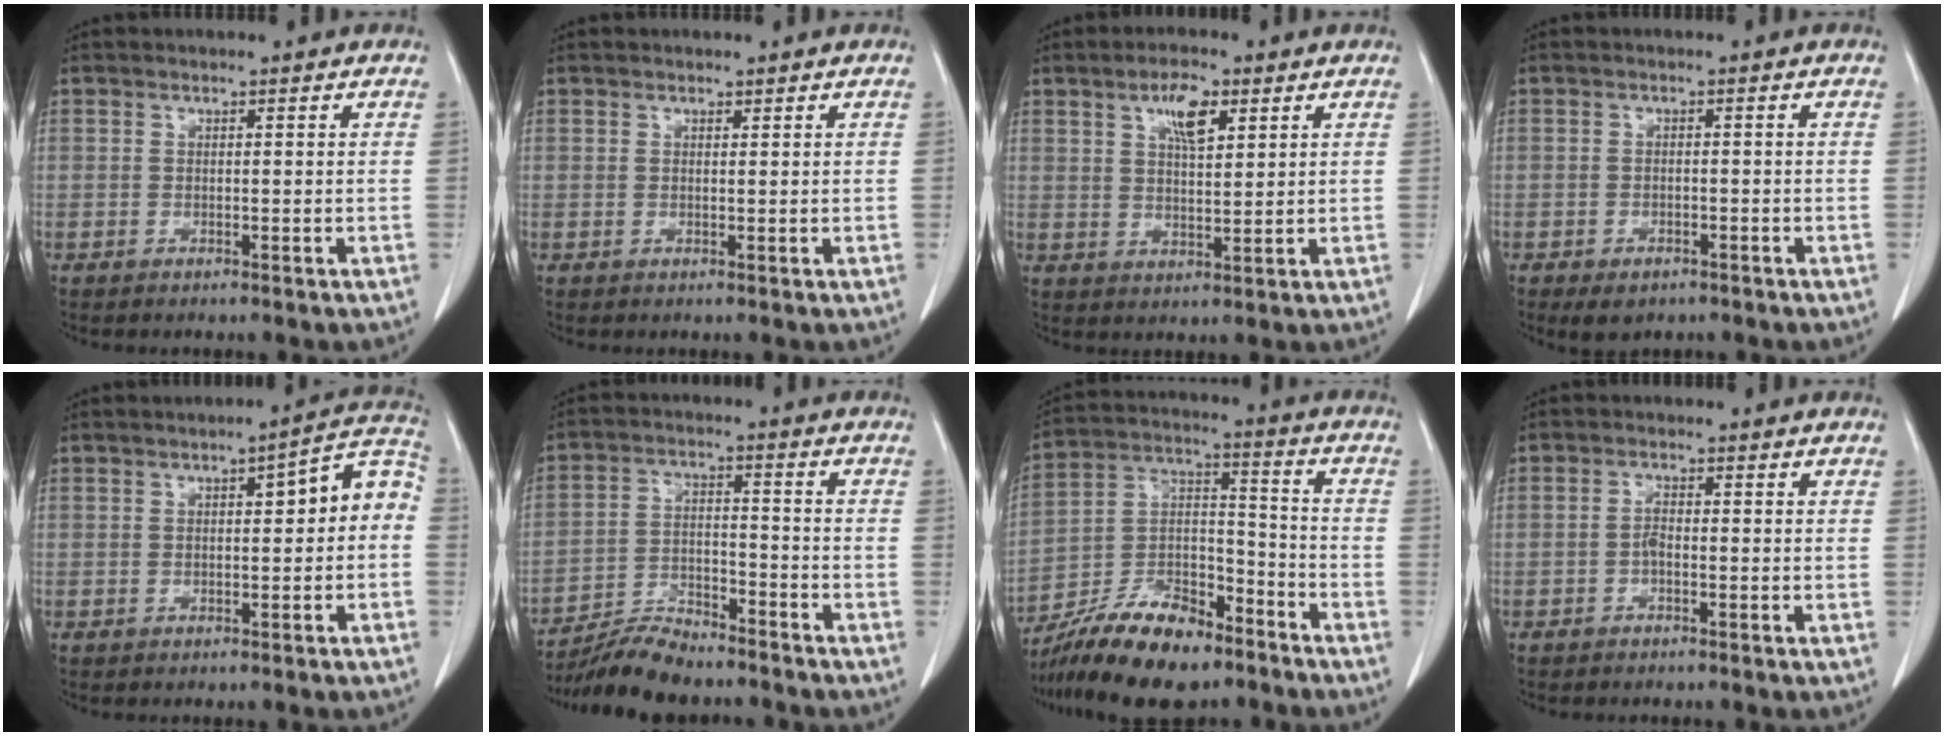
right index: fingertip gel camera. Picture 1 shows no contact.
{"total": 0.5, "force": [0.4, 0.3, 0.2], "torque": [-0.003, -0.001, 0.006]}
{"total": 6.3, "force": [3.0, 2.2, 5.0], "torque": [-0.093, 0.004, 0.055]}
{"total": 4.5, "force": [-3.0, 2.7, 2.1], "torque": [-0.032, -0.002, -0.040]}
{"total": 8.2, "force": [0.5, 2.5, 7.8], "torque": [-0.102, 0.041, 0.005]}
{"total": 10.6, "force": [-9.6, 2.4, 3.7], "torque": [-0.070, -0.004, -0.170]}
{"total": 18.2, "force": [-14.0, 5.7, 10.2], "torque": [-0.207, 0.006, -0.250]}
{"total": 1.8, "force": [-0.6, 0.8, 1.4], "torque": [-0.027, 0.005, -0.012]}